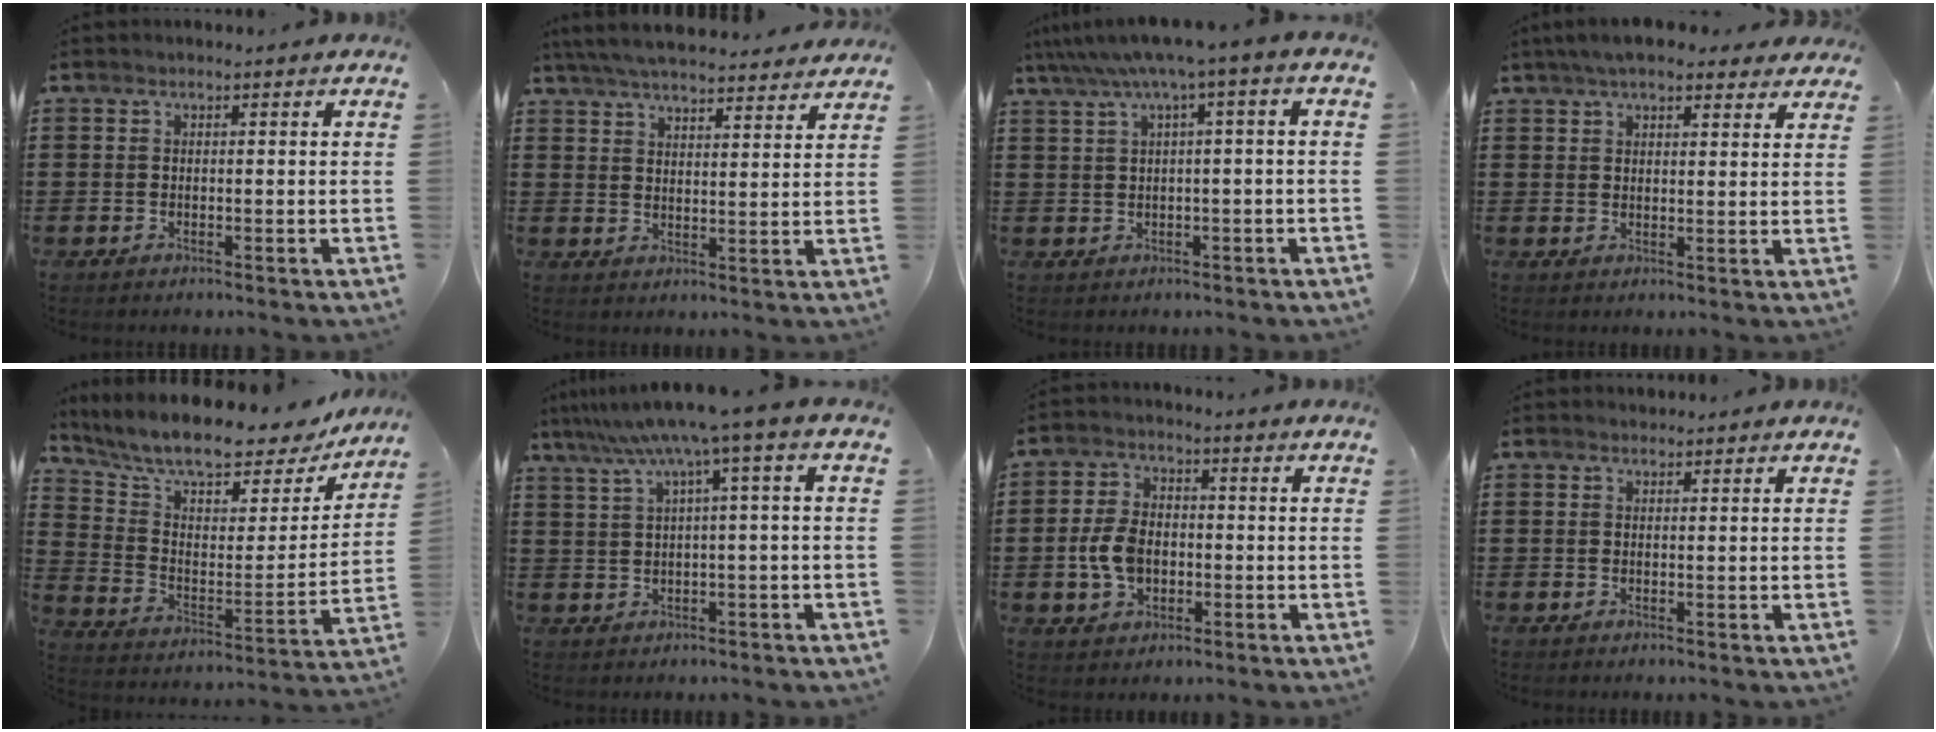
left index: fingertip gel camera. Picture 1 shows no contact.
{"total": 5.8, "force": [5.6, 0.5, 1.7], "torque": [-0.052, -0.022, 0.101]}
{"total": 4.6, "force": [1.0, -0.3, 4.5], "torque": [-0.086, -0.012, 0.013]}
{"total": 5.3, "force": [4.5, 1.3, 2.5], "torque": [-0.060, 0.000, 0.083]}
{"total": 9.3, "force": [8.1, 2.1, 4.1], "torque": [-0.102, -0.056, 0.135]}
{"total": 6.3, "force": [2.1, -0.7, 5.9], "torque": [-0.116, -0.018, 0.030]}
{"total": 6.6, "force": [-1.0, 4.4, 4.8], "torque": [-0.124, 0.000, -0.027]}
{"total": 0.6, "force": [0.6, 0.3, 0.0], "torque": [-0.002, 0.002, 0.012]}